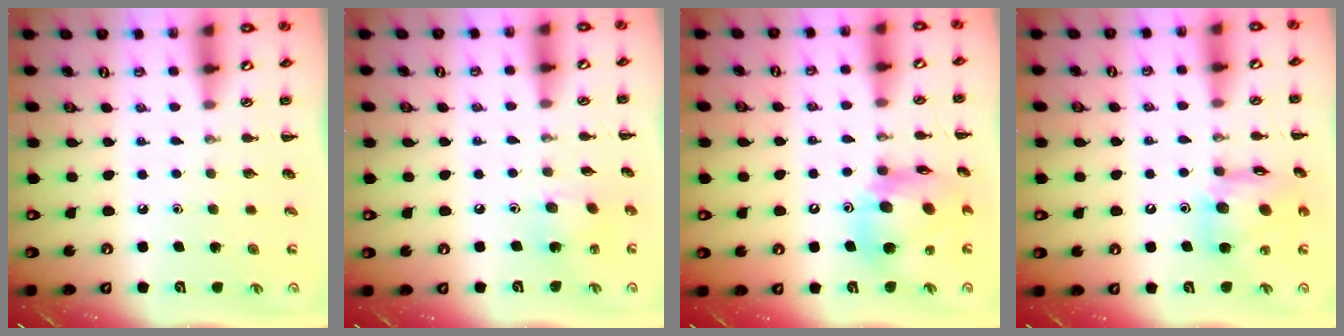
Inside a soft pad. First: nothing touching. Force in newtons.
{"total": 4.5, "press": 4.4, "slide": 1.0}
{"total": 14.8, "press": 14.1, "slide": 4.3}
{"total": 13.5, "press": 13.2, "slide": 3.0}